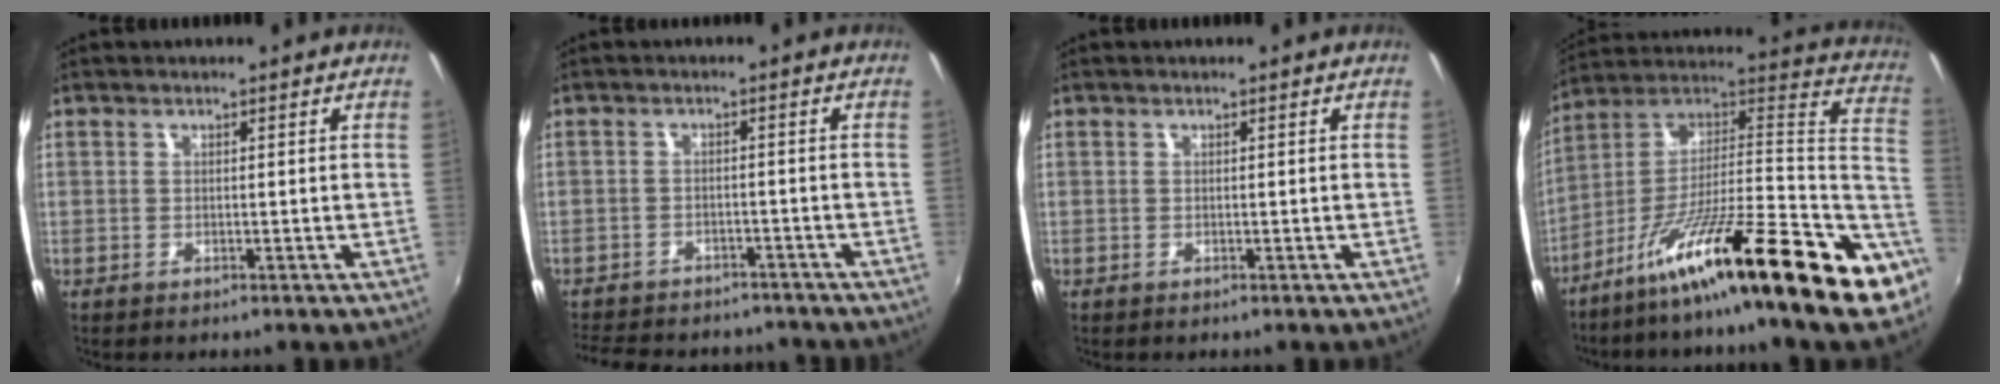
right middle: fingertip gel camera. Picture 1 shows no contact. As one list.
[{"total": 13.6, "force": [-11.6, 5.1, 5.1], "torque": [-0.121, -0.009, -0.163]}, {"total": 0.0}, {"total": 27.4, "force": [-13.5, 3.2, 23.7], "torque": [-0.323, -0.015, -0.233]}]